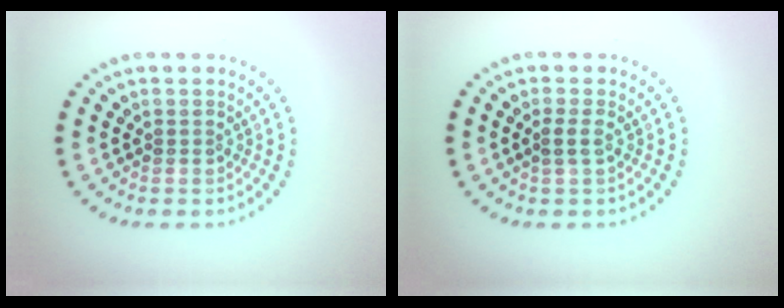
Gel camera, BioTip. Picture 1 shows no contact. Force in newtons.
{"total": 1.1, "press": 0.9, "slide": 0.5}